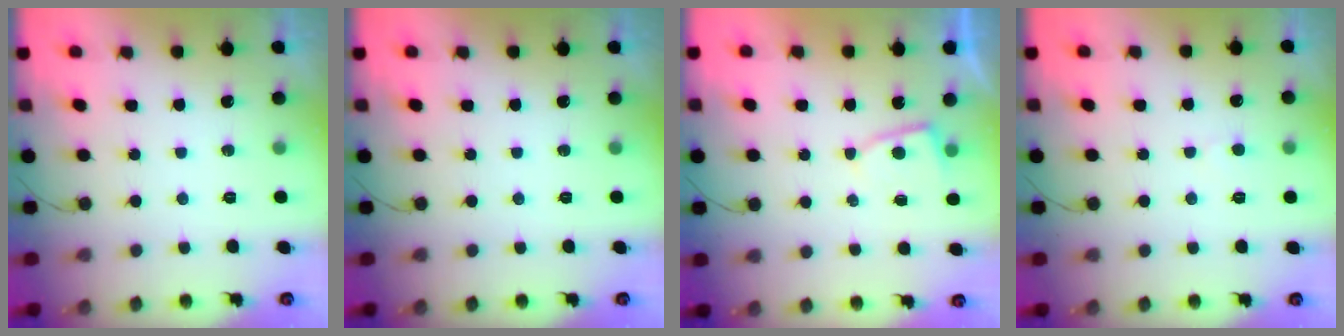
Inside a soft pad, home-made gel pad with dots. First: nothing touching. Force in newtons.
{"total": 0.0}
{"total": 4.0, "press": 4.0, "slide": 0.5}
{"total": 2.8, "press": 2.8, "slide": 0.3}